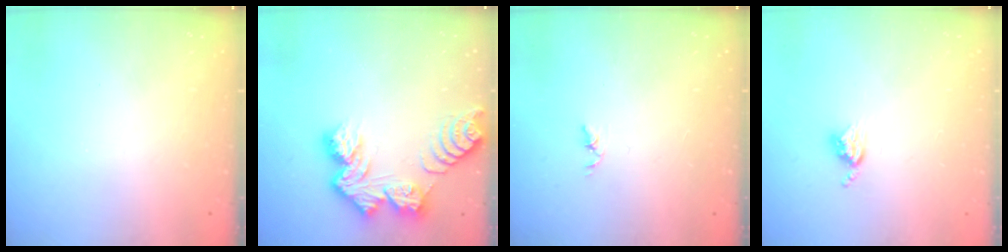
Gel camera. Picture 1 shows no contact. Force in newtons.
{"total": 10.8, "press": 10.7, "slide": 1.1}
{"total": 1.8, "press": 1.7, "slide": 0.3}
{"total": 4.3, "press": 4.2, "slide": 0.5}